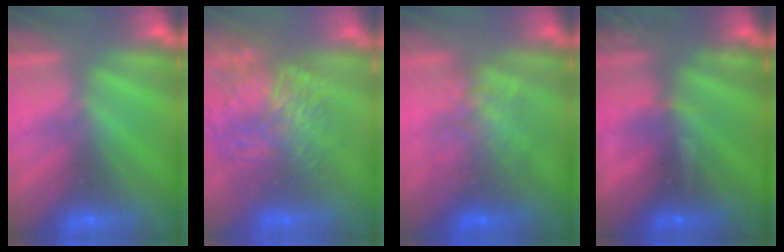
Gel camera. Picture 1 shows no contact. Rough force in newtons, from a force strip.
{"total": 10.8}
{"total": 2.3}
{"total": 3.2}